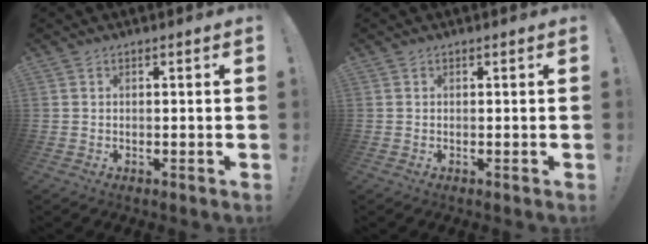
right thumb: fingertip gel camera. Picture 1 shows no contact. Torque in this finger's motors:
{"motor_torque": [-0.06, 0.02, -0.05, 0.02, 0.00]}